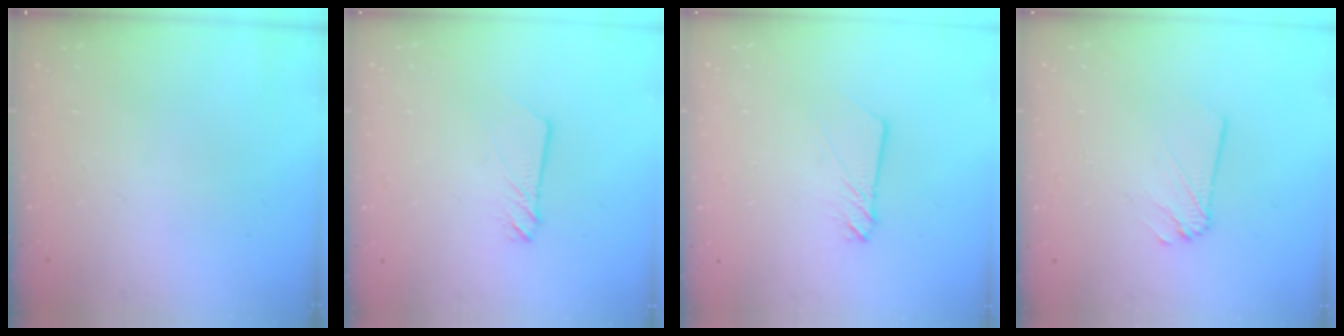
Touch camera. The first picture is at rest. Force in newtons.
{"total": 2.3, "press": 2.3, "slide": 0.3}
{"total": 2.9, "press": 2.9, "slide": 0.4}
{"total": 2.2, "press": 2.2, "slide": 0.1}